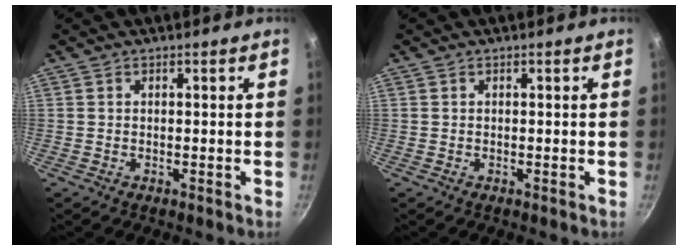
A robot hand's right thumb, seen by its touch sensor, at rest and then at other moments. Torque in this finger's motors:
{"motor_torque": [-0.07, 0.07, 0.04, 0.04, 0.00]}